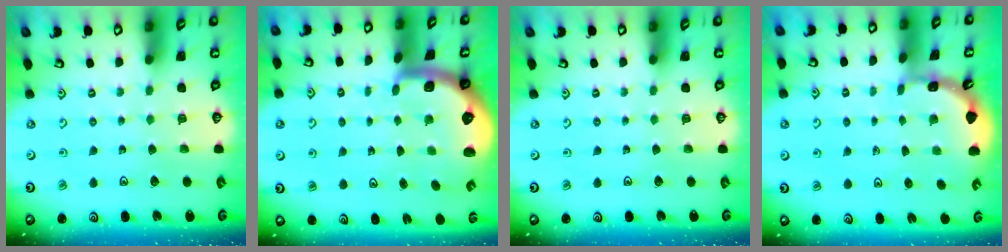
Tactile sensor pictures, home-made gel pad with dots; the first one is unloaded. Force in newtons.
{"total": 3.1, "press": 3.0, "slide": 0.9}
{"total": 0.0}
{"total": 1.7, "press": 1.7, "slide": 0.1}